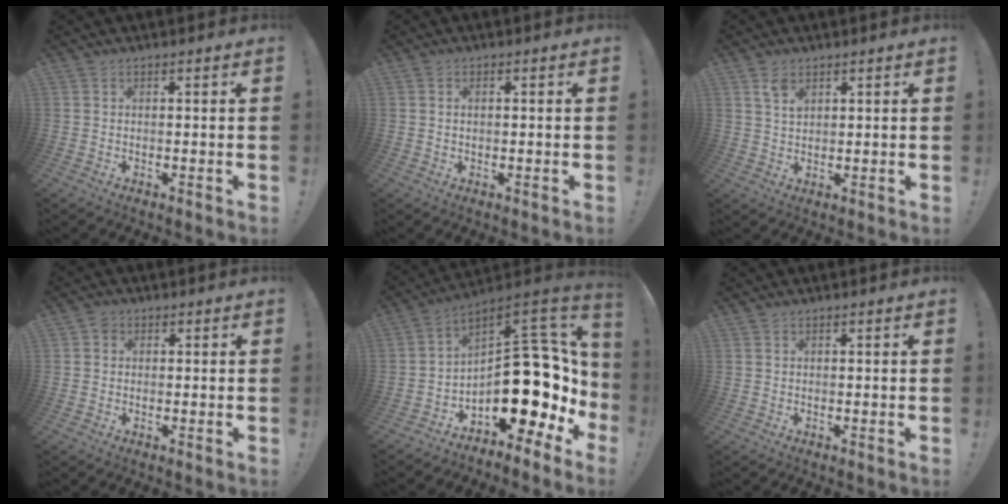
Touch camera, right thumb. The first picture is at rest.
{"total": 0.9, "force": [0.1, 0.5, 0.8], "torque": [-0.019, 0.004, 0.002]}
{"total": 4.3, "force": [2.8, 2.1, 2.5], "torque": [-0.033, -0.015, 0.049]}
{"total": 1.9, "force": [0.6, 1.7, 0.5], "torque": [-0.008, 0.000, 0.009]}
{"total": 21.0, "force": [-2.9, 12.7, 16.4], "torque": [-0.198, -0.006, -0.020]}
{"total": 0.0}